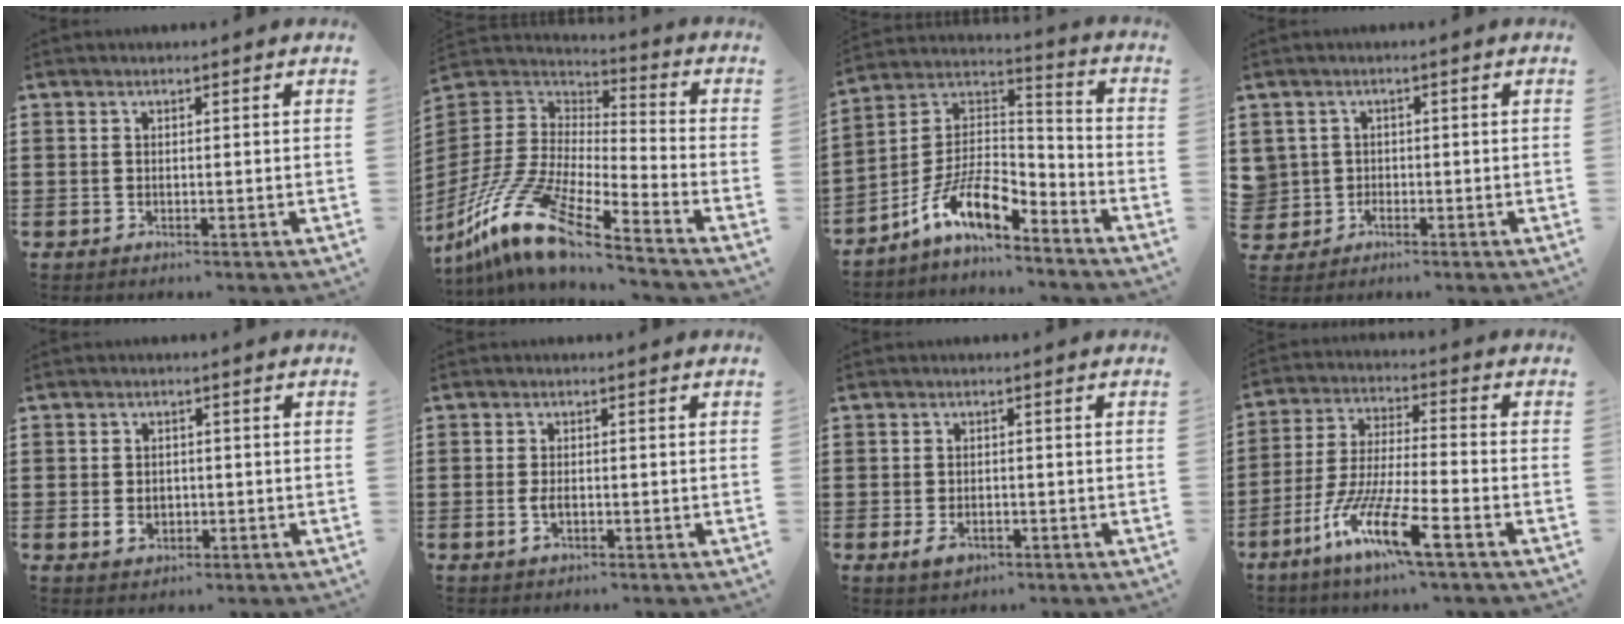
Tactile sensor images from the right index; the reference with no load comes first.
{"total": 14.6, "force": [-10.8, 3.0, 9.4], "torque": [-0.219, 0.014, -0.214]}
{"total": 11.0, "force": [-7.0, 4.1, 7.4], "torque": [-0.156, 0.006, -0.138]}
{"total": 2.1, "force": [-0.3, 2.1, 0.0], "torque": [-0.011, 0.007, -0.011]}
{"total": 2.8, "force": [-0.6, 2.0, 1.9], "torque": [-0.041, 0.001, -0.011]}
{"total": 2.4, "force": [-0.5, 1.0, 2.1], "torque": [-0.049, -0.006, -0.010]}
{"total": 1.9, "force": [-1.0, 1.1, 1.2], "torque": [-0.023, 0.001, -0.021]}
{"total": 11.7, "force": [-7.2, 1.4, 9.0], "torque": [-0.205, -0.010, -0.146]}